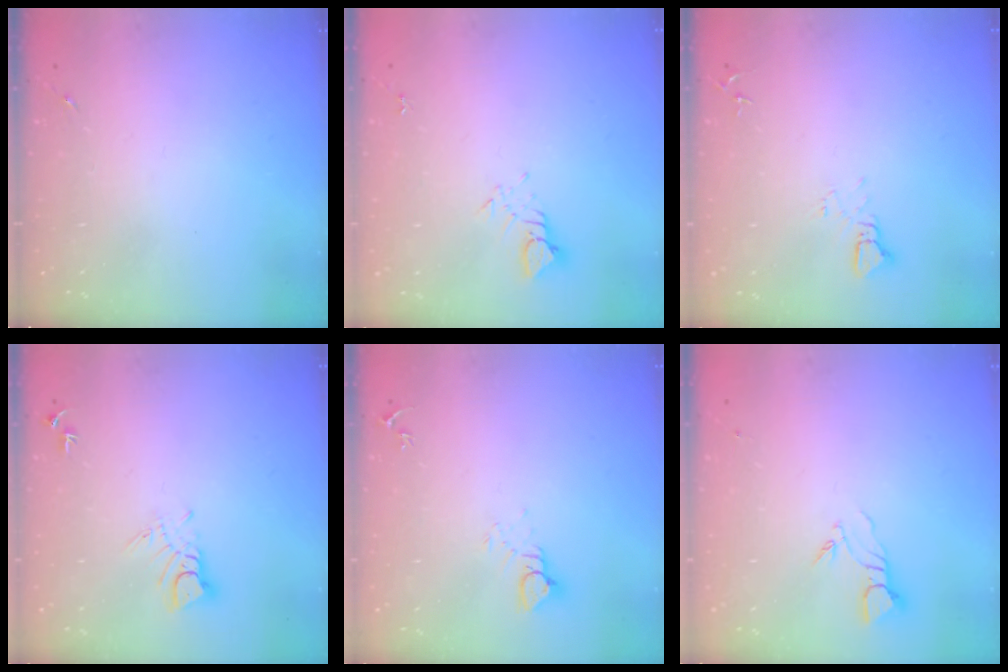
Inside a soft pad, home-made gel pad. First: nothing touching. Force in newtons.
{"total": 3.1, "press": 3.1, "slide": 0.3}
{"total": 3.4, "press": 3.4, "slide": 0.4}
{"total": 5.3, "press": 5.3, "slide": 0.3}
{"total": 4.2, "press": 4.2, "slide": 0.4}
{"total": 4.3, "press": 4.3, "slide": 0.3}